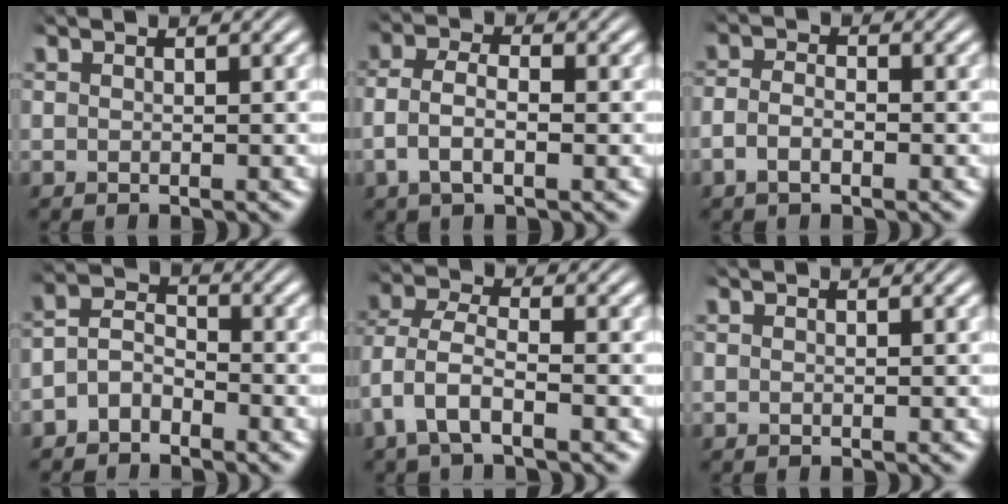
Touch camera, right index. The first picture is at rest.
{"total": 4.0, "force": [-0.8, 2.5, 3.0], "torque": [-0.074, -0.007, -0.013]}
{"total": 2.3, "force": [-1.2, 1.3, 1.5], "torque": [-0.037, -0.004, -0.021]}
{"total": 4.7, "force": [-2.0, 3.8, 1.8], "torque": [-0.032, -0.007, -0.044]}
{"total": 3.4, "force": [-0.4, 2.3, 2.5], "torque": [-0.078, -0.016, -0.003]}
{"total": 0.0}